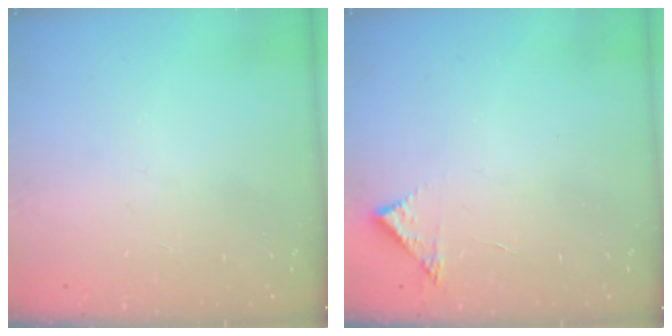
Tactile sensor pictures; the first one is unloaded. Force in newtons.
{"total": 3.6, "press": 3.6, "slide": 0.1}